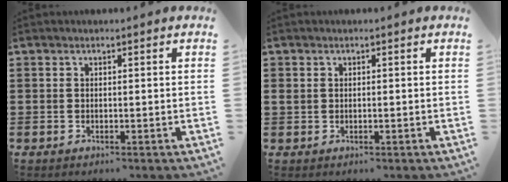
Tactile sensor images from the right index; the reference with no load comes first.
{"total": 0.7, "force": [0.1, 0.6, 0.3], "torque": [-0.008, 0.005, 0.001]}